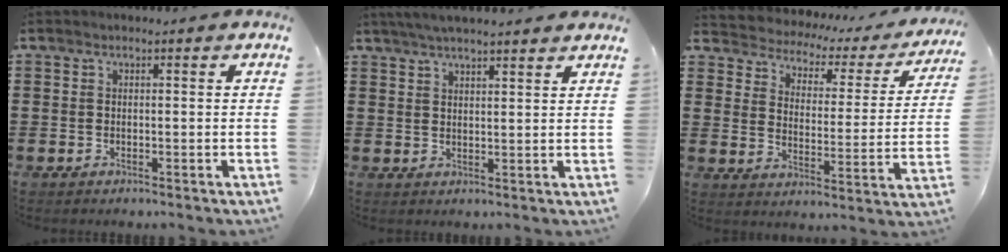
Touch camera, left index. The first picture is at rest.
{"total": 3.1, "force": [3.0, -0.3, 0.9], "torque": [-0.026, -0.004, 0.056]}
{"total": 1.8, "force": [1.6, 0.9, 0.0], "torque": [-0.019, -0.023, 0.013]}